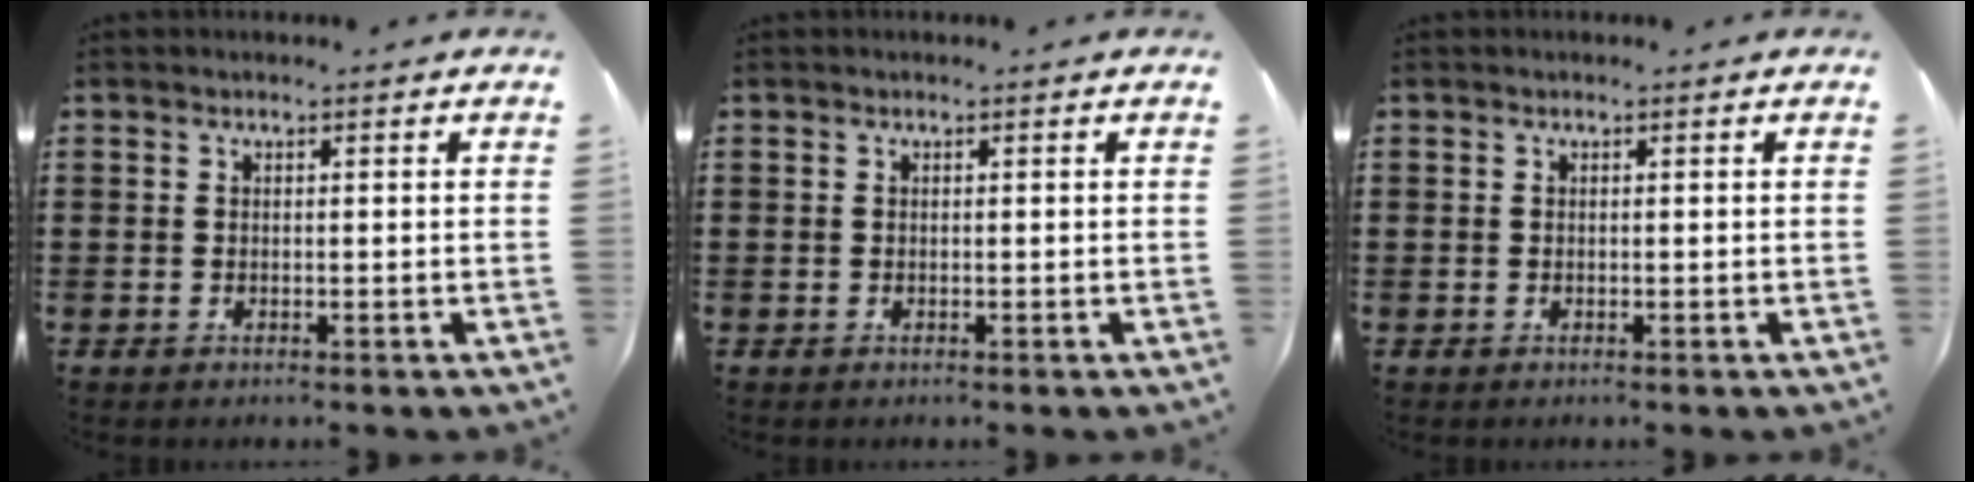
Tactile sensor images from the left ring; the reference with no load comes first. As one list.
[{"total": 0.0}, {"total": 0.0}]